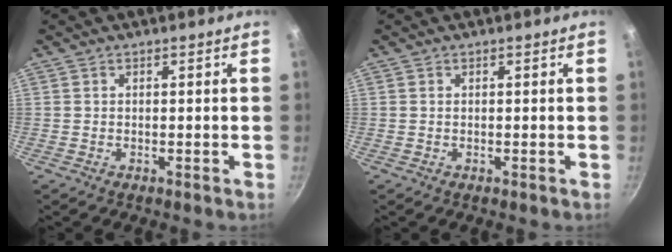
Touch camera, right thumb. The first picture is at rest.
{"total": 0.0}